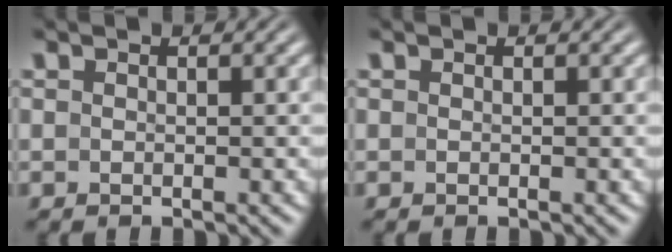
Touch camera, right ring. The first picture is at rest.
{"total": 0.0}